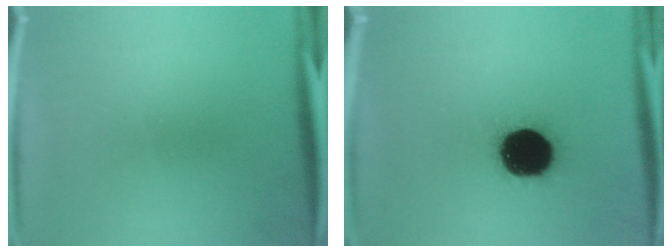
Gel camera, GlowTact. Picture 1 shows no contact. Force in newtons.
{"total": 19.4}